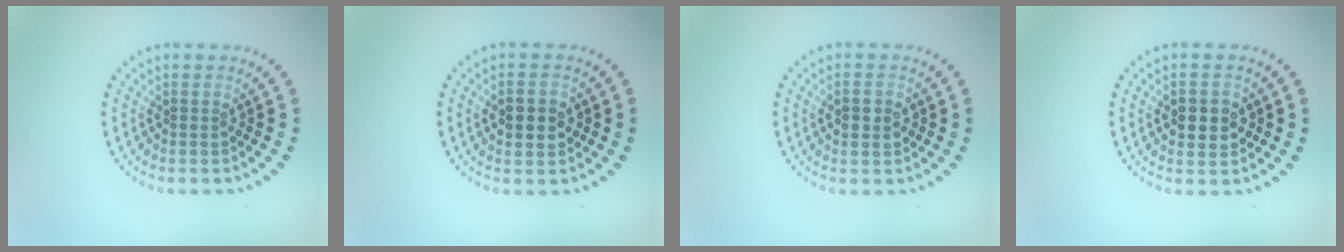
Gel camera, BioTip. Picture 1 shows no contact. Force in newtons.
{"total": 3.4, "press": 3.4, "slide": 0.1}
{"total": 2.0, "press": 2.0, "slide": 0.1}
{"total": 2.8, "press": 2.8, "slide": 0.3}